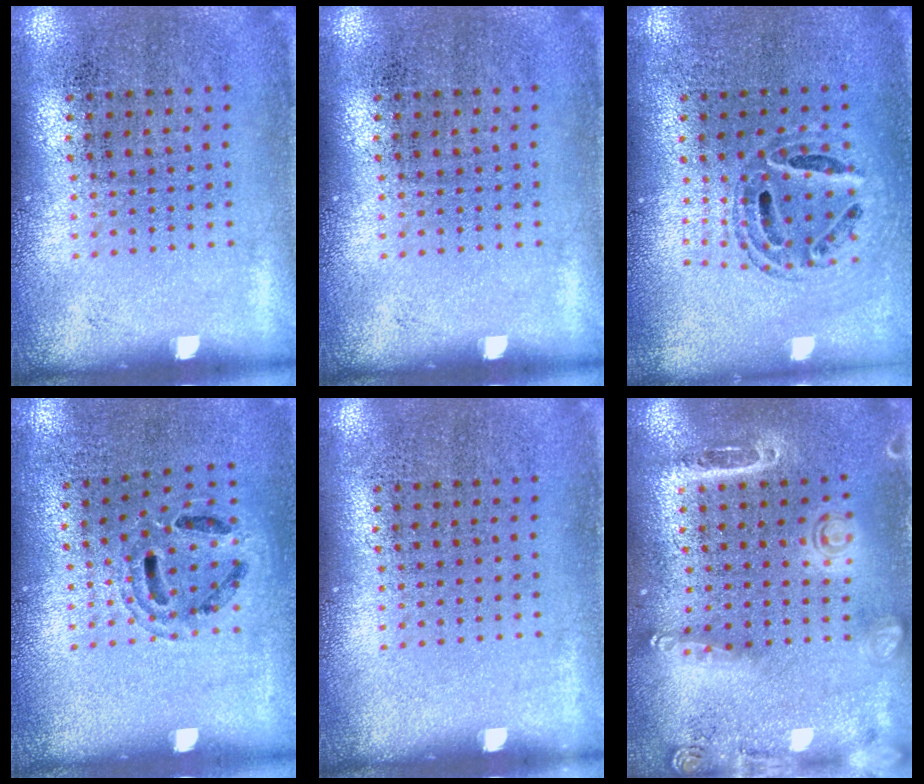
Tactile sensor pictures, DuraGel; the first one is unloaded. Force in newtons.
{"total": 0.0}
{"total": 0.6, "press": 0.6, "slide": 0.2}
{"total": 0.9, "press": 0.9, "slide": 0.1}
{"total": 0.0}
{"total": 1.6, "press": 1.5, "slide": 0.6}